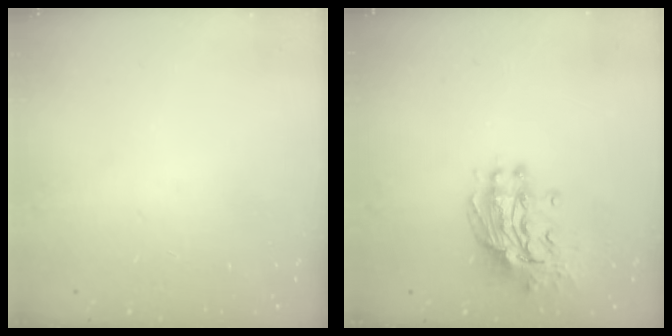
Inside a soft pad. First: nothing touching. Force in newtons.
{"total": 11.5, "press": 11.4, "slide": 1.2}